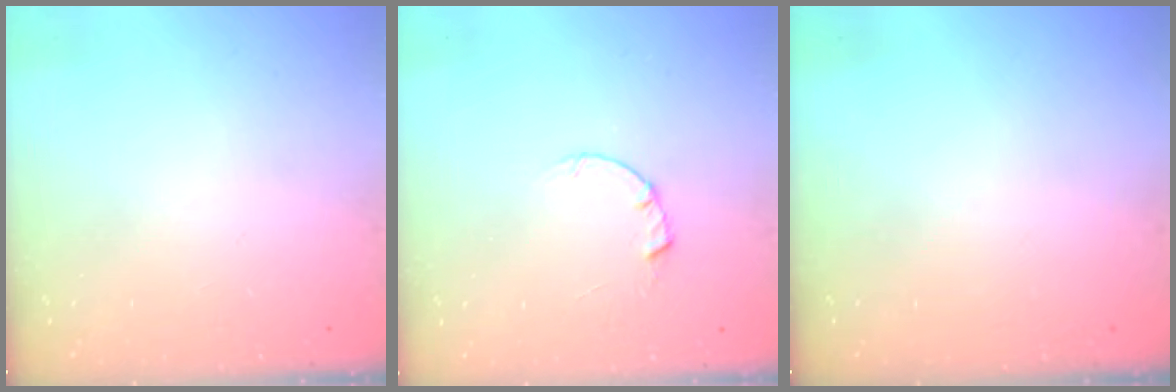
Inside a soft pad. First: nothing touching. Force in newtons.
{"total": 1.5, "press": 1.5, "slide": 0.3}
{"total": 0.0}